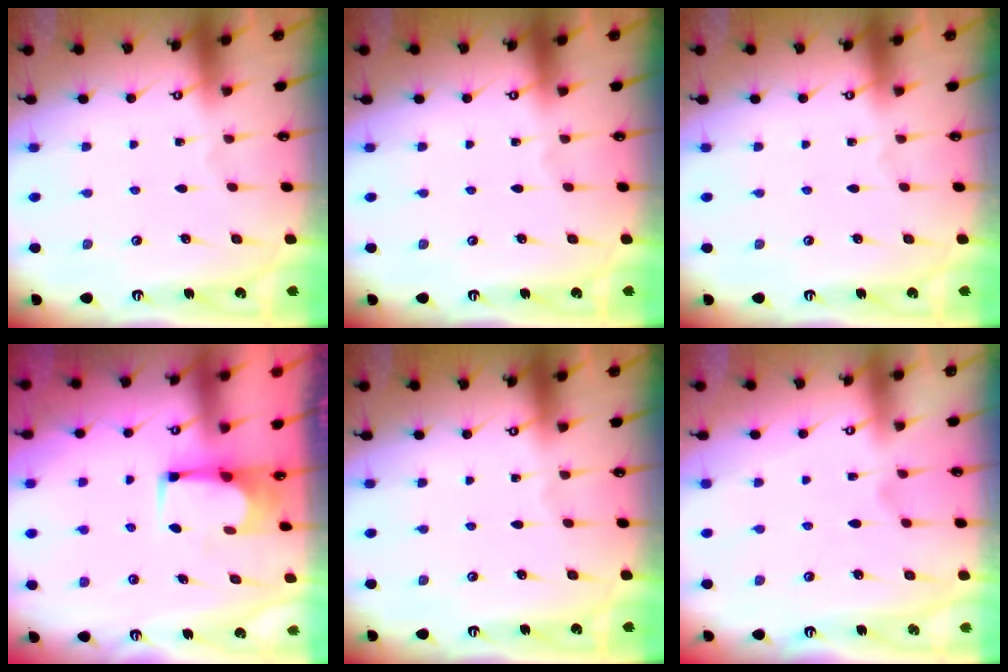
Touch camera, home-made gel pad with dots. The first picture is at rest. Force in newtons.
{"total": 0.0}
{"total": 0.0}
{"total": 2.1, "press": 2.1, "slide": 0.1}
{"total": 0.0}
{"total": 1.1, "press": 0.1, "slide": 1.1}